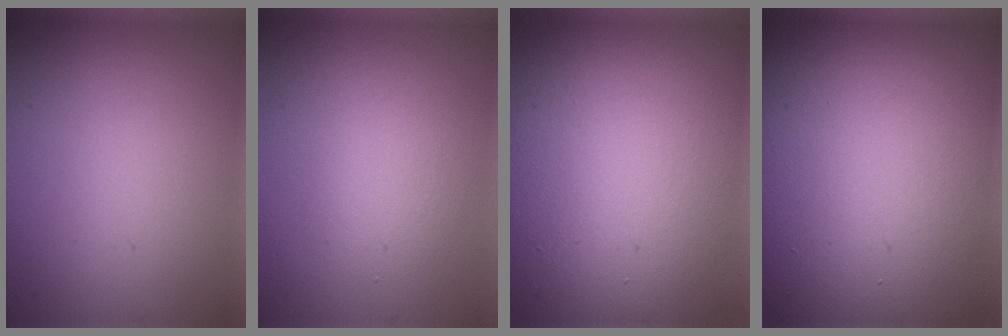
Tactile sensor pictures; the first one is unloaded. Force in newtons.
{"total": 2.1, "press": 2.1, "slide": 0.0}
{"total": 20.0, "press": 20.0, "slide": 1.5}
{"total": 21.4, "press": 21.4, "slide": 0.5}